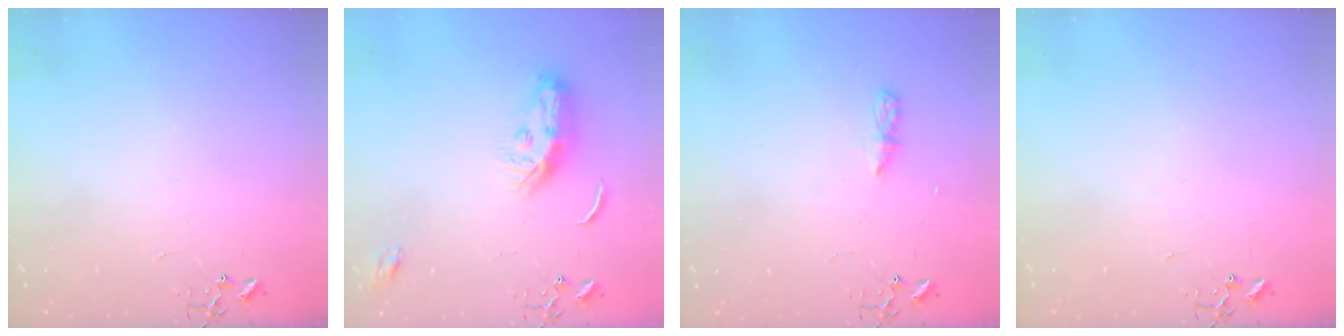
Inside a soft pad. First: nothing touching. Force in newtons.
{"total": 10.2, "press": 10.2, "slide": 0.5}
{"total": 4.9, "press": 4.9, "slide": 0.6}
{"total": 0.0}